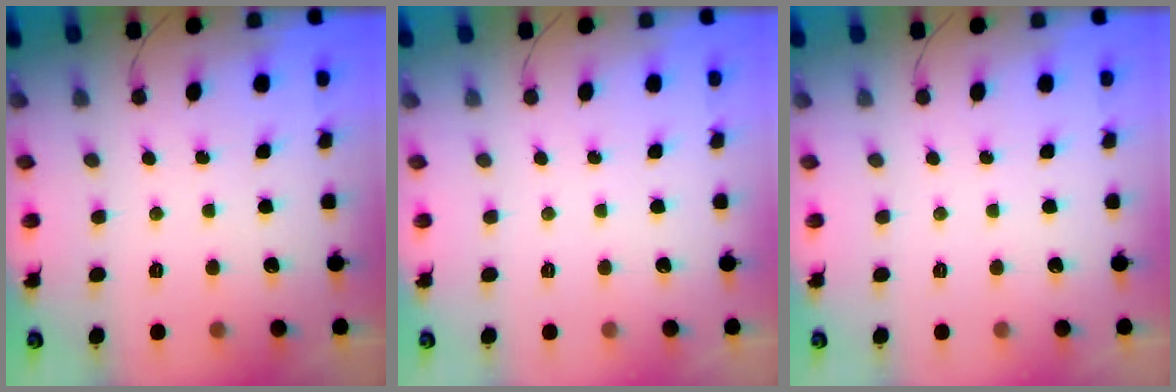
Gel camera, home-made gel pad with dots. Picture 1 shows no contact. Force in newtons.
{"total": 0.0}
{"total": 0.0}